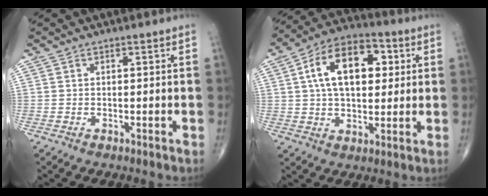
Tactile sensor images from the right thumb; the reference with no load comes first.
{"total": 16.2, "force": [3.7, 9.4, 12.6], "torque": [-0.182, 0.013, 0.055]}